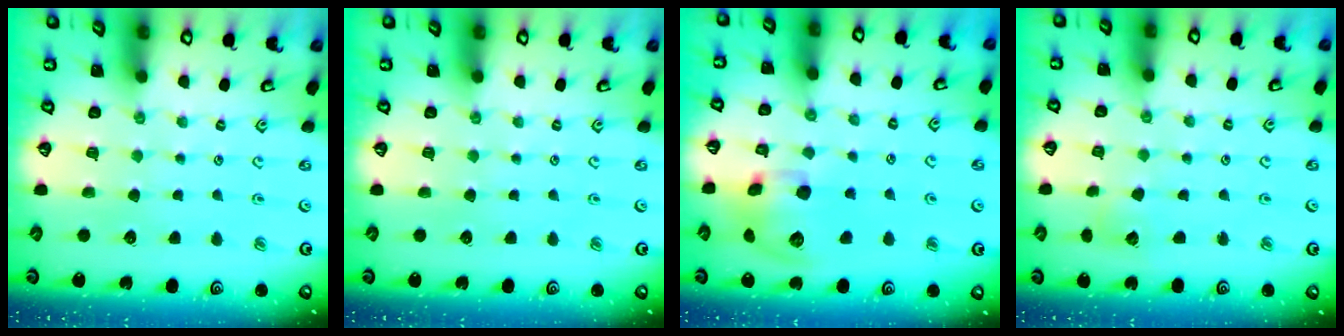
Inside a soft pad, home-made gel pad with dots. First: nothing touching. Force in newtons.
{"total": 0.0}
{"total": 13.4, "press": 13.2, "slide": 2.0}
{"total": 5.8, "press": 5.8, "slide": 0.6}